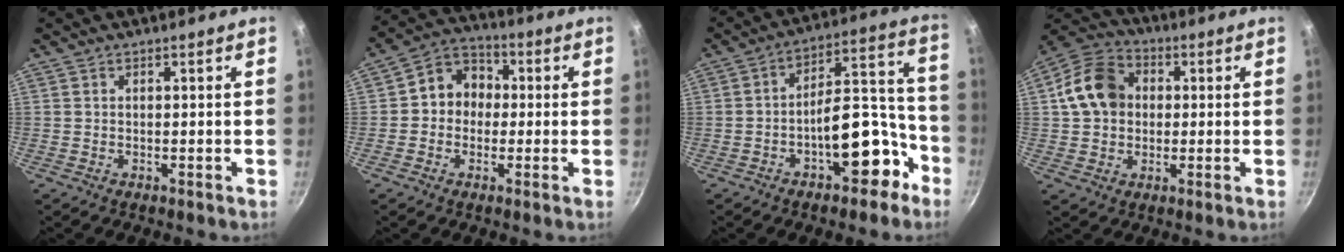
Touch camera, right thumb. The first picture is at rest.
{"total": 8.6, "force": [0.0, 7.5, 4.2], "torque": [-0.025, 0.025, -0.020]}
{"total": 14.8, "force": [-6.8, 7.1, 11.0], "torque": [-0.096, 0.095, -0.091]}
{"total": 11.8, "force": [1.3, 9.5, 6.9], "torque": [-0.098, 0.019, 0.006]}